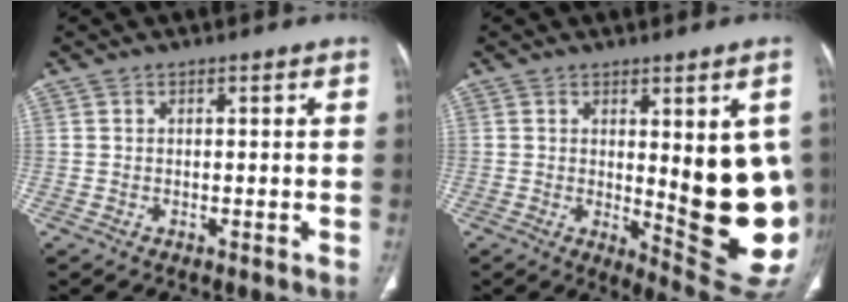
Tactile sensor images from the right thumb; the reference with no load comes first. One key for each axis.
{"total": 16.3, "fx": 0.3, "fy": 4.9, "fz": 15.6, "tx": -0.172, "ty": -0.036, "tz": 0.021}